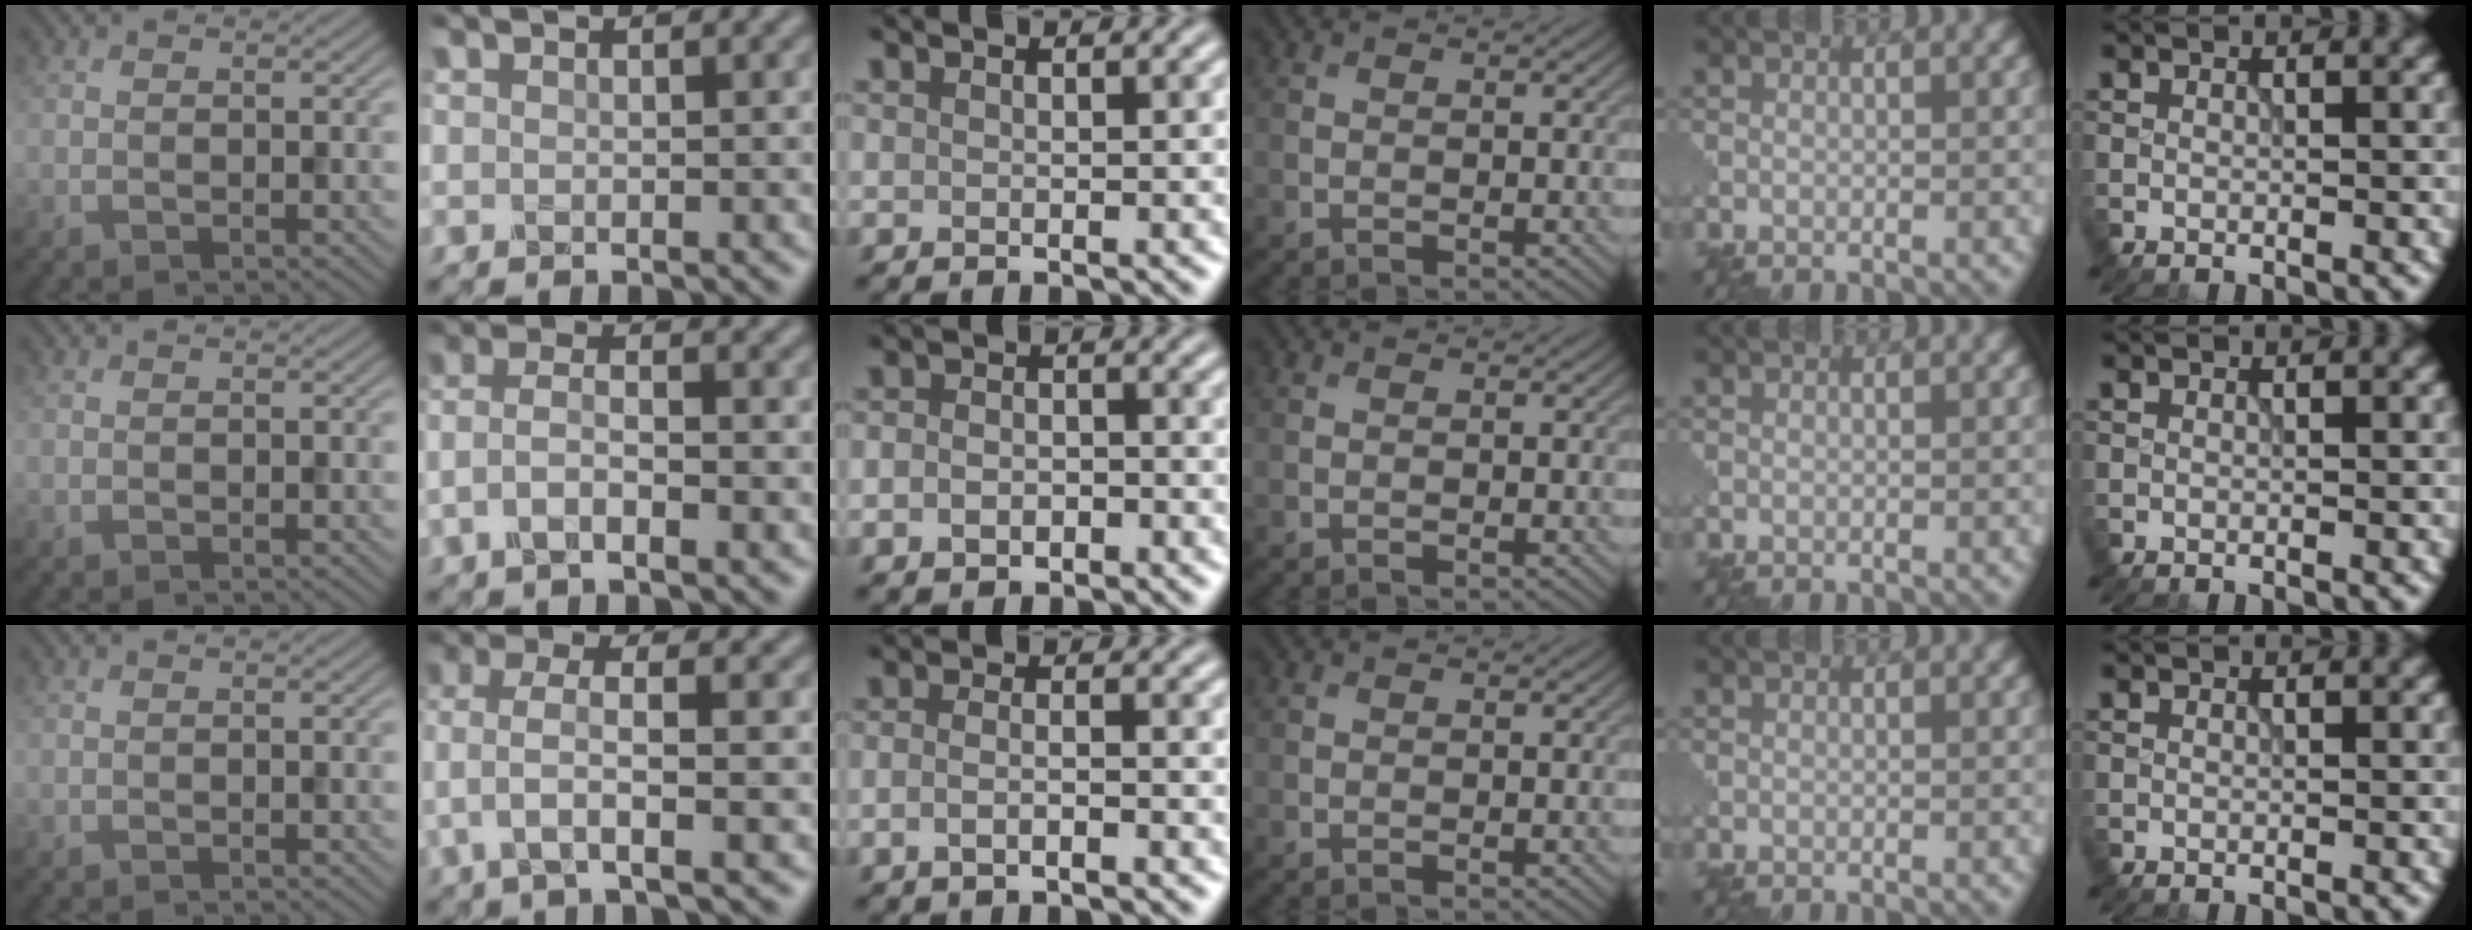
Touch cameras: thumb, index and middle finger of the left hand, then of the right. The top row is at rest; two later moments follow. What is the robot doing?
{"motion": "extract", "object": "pin"}